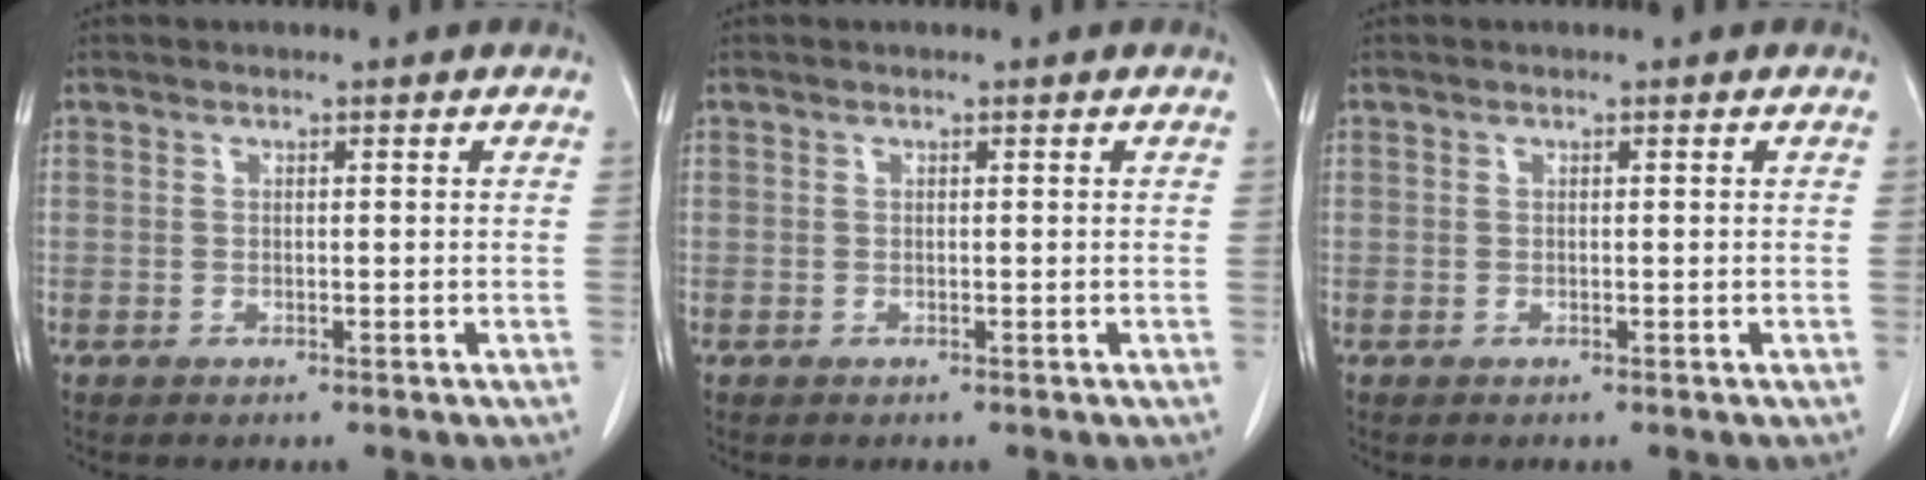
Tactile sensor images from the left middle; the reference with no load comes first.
{"total": 0.0}
{"total": 0.0}